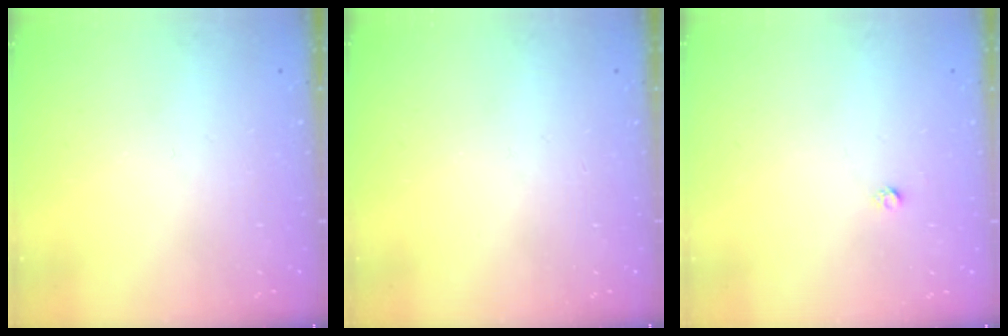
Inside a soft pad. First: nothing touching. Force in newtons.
{"total": 0.0}
{"total": 1.6, "press": 1.5, "slide": 0.1}